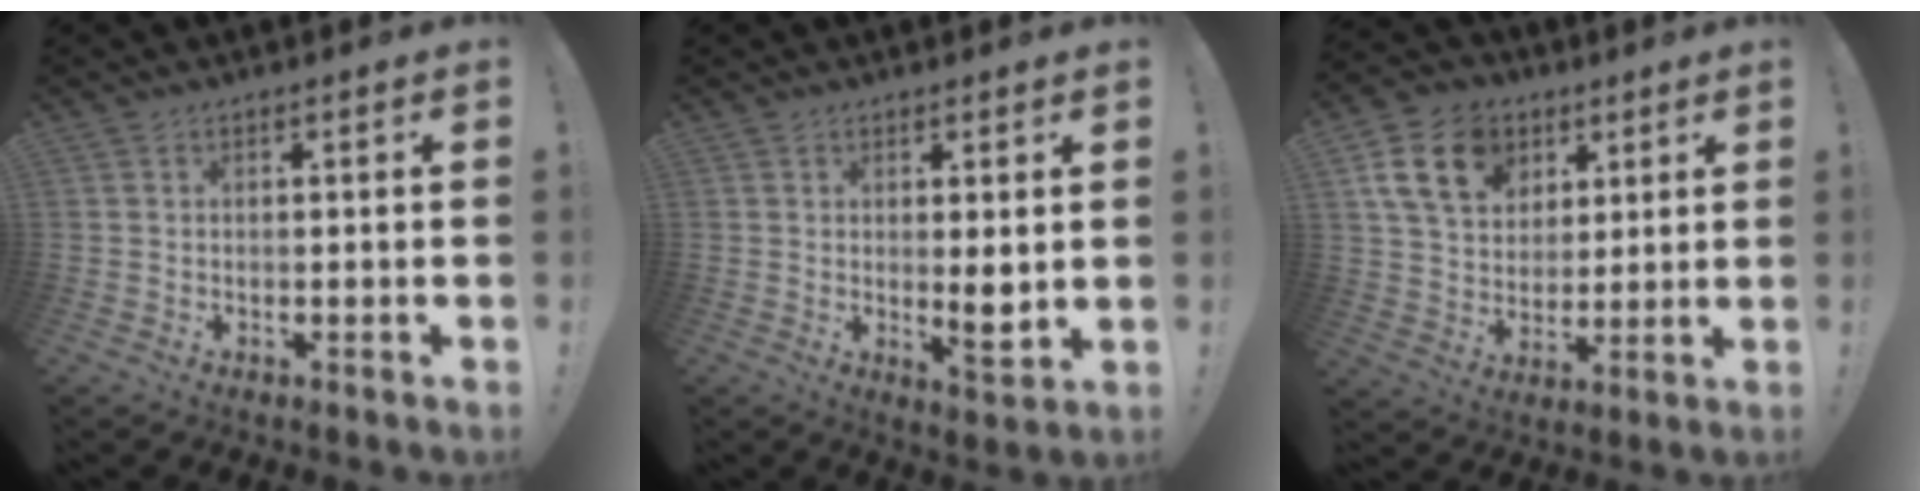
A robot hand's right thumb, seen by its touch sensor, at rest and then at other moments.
{"total": 5.5, "force": [0.9, 1.5, 5.3], "torque": [-0.053, -0.025, 0.014]}
{"total": 16.8, "force": [7.2, 12.4, 8.7], "torque": [-0.135, -0.023, 0.141]}